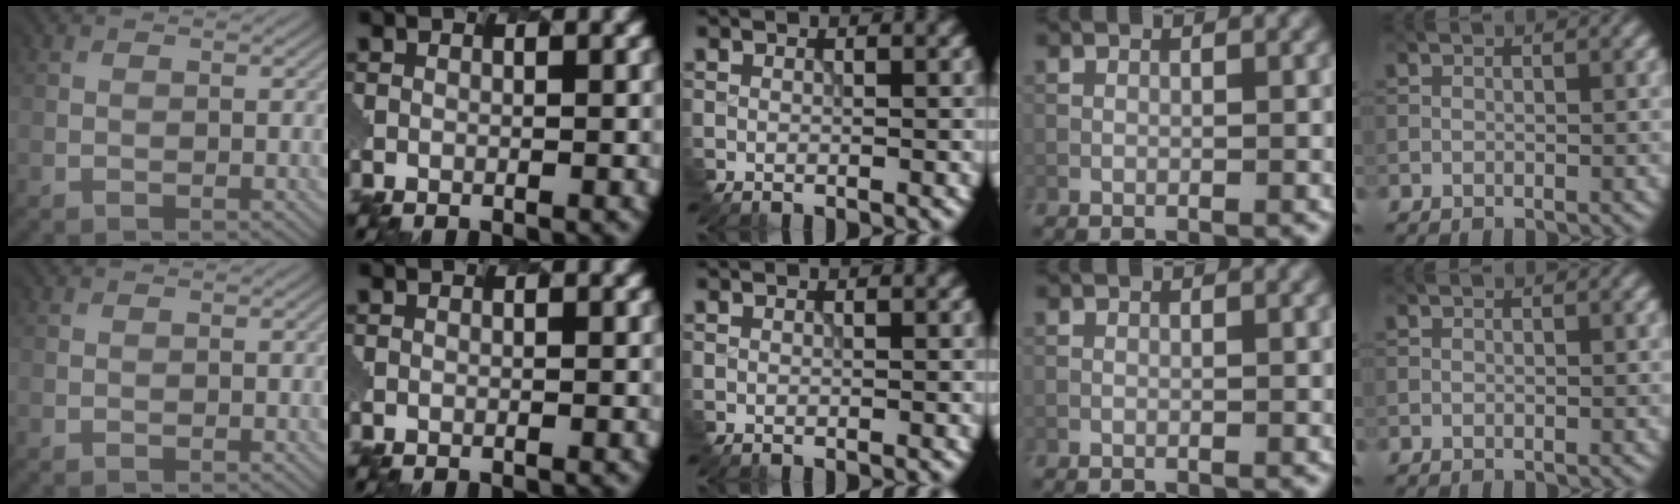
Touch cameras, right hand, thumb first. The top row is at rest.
{}